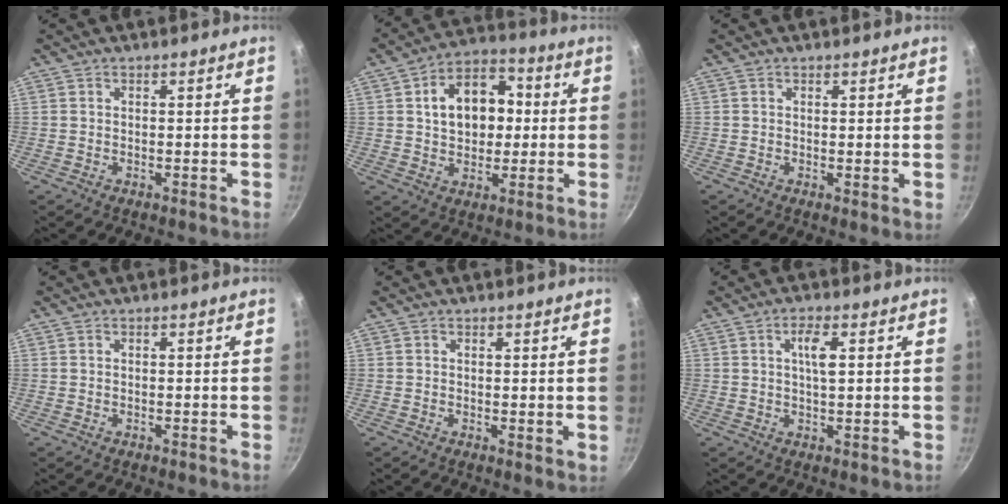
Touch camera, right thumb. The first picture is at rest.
{"total": 13.5, "force": [1.8, 9.6, 9.3], "torque": [-0.107, 0.021, 0.020]}
{"total": 0.9, "force": [0.5, 0.4, 0.7], "torque": [-0.010, -0.007, 0.005]}
{"total": 0.0}
{"total": 1.3, "force": [0.7, 0.7, 0.9], "torque": [-0.009, -0.008, 0.009]}
{"total": 4.6, "force": [1.3, 1.4, 4.2], "torque": [-0.070, 0.000, 0.022]}